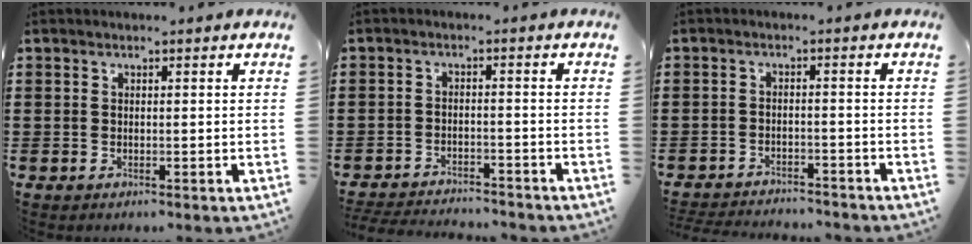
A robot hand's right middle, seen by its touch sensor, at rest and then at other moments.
{"total": 3.6, "force": [-3.5, 0.2, 0.4], "torque": [-0.018, -0.004, -0.076]}
{"total": 3.0, "force": [-3.0, 0.1, 0.1], "torque": [-0.008, -0.004, -0.063]}